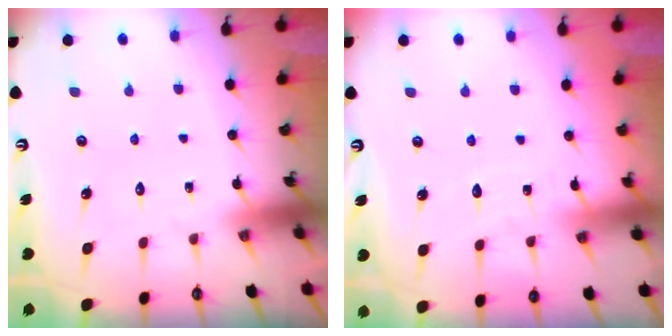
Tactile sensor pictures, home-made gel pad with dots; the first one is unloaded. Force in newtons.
{"total": 3.1, "press": 3.1, "slide": 0.4}